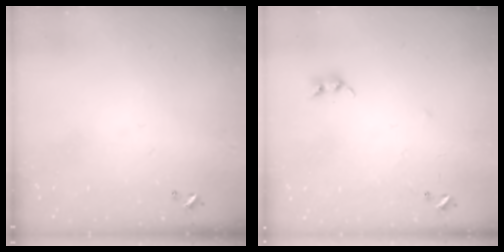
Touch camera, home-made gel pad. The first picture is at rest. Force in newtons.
{"total": 5.1, "press": 4.9, "slide": 1.1}